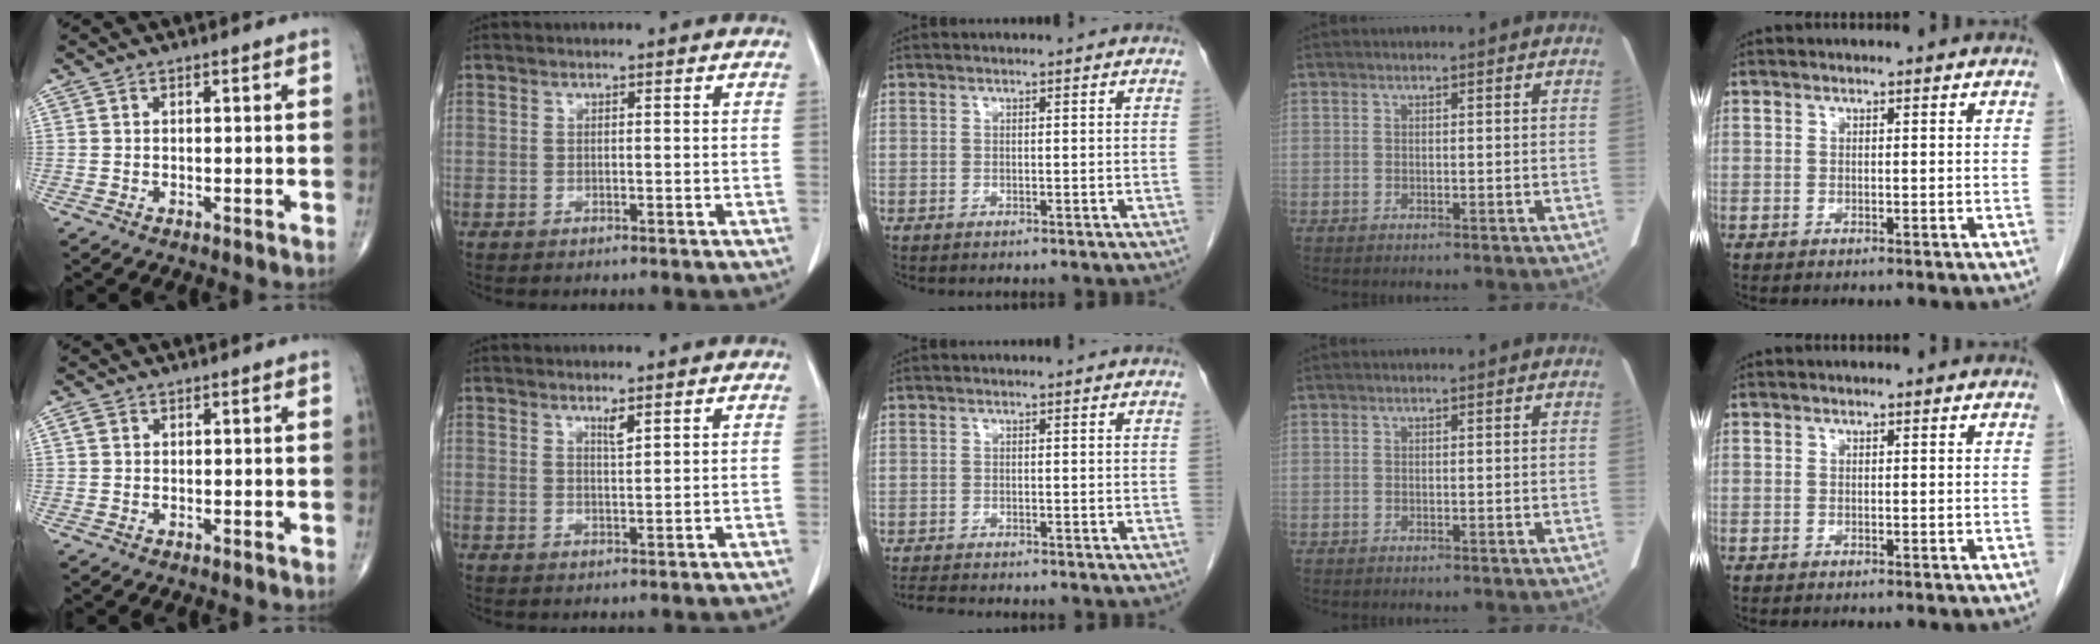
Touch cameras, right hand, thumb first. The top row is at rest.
{"thumb": {"total": 1.0, "force": [0.4, 0.9, 0.5], "torque": [-0.009, 0.005, 0.006]}, "index": {"total": 1.5, "force": [1.1, 0.1, 1.1], "torque": [-0.021, -0.006, 0.021]}, "middle": {"total": 3.4, "force": [-3.2, 0.2, 1.1], "torque": [-0.019, -0.013, -0.053]}}